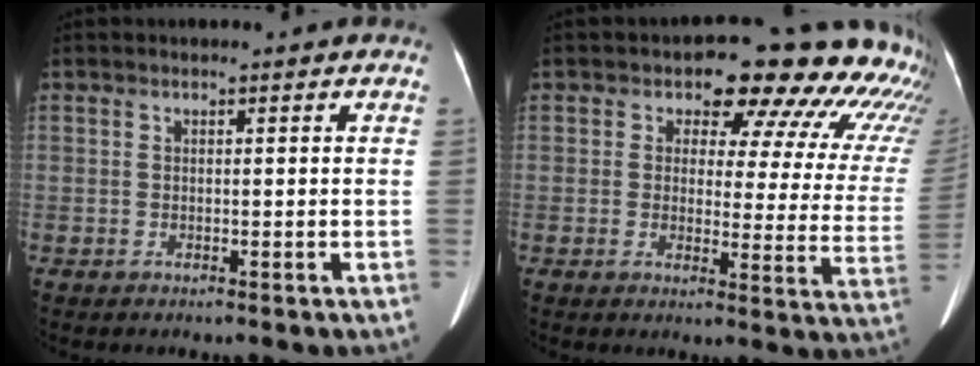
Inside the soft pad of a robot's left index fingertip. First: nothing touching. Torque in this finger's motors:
{"motor_torque": [0.84, -0.97, 0.91, 0.06]}